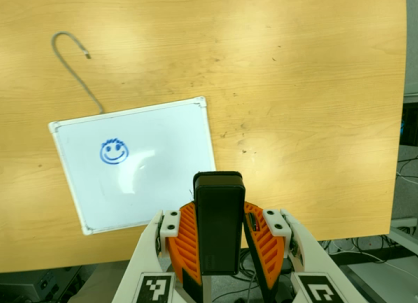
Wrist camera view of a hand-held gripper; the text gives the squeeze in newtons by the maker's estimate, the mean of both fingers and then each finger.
{"total": 6.3, "left": 5.2, "right": 7.4}